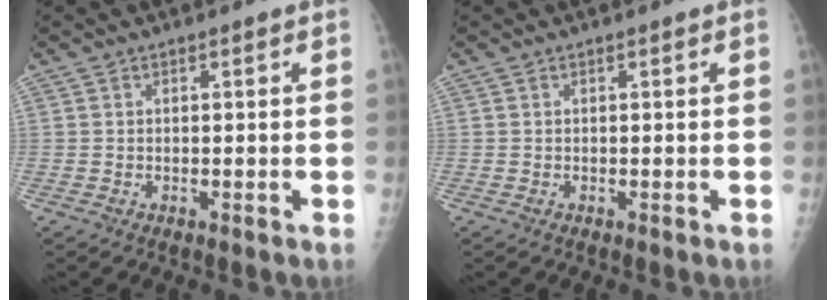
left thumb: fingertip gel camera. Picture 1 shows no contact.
{"total": 0.0}